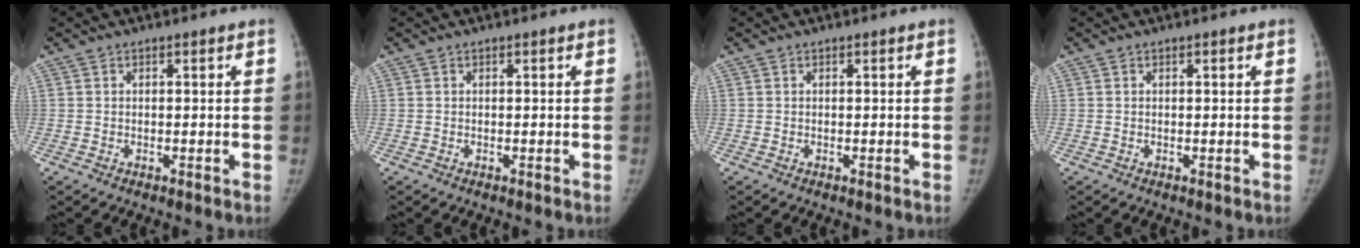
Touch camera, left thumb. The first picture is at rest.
{"total": 0.0}
{"total": 0.0}
{"total": 0.0}